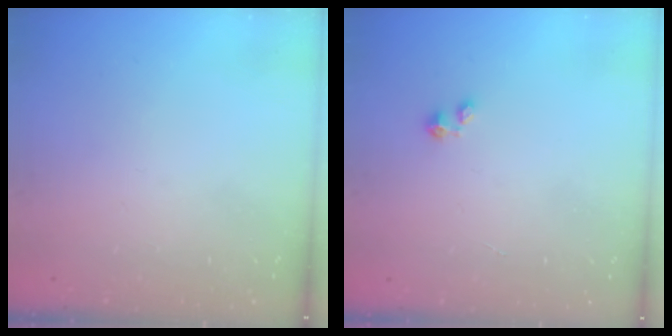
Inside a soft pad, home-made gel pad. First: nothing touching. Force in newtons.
{"total": 0.0}